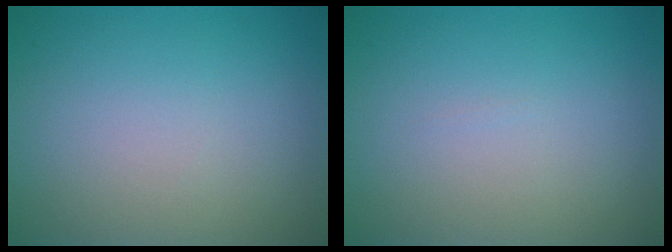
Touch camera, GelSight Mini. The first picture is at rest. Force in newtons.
{"total": 0.0}